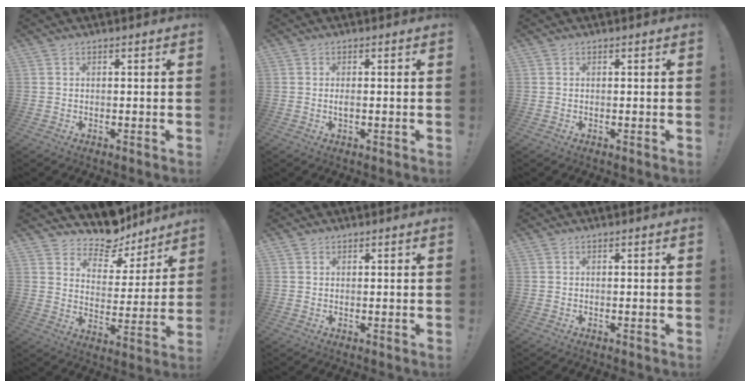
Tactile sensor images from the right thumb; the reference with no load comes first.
{"total": 1.2, "force": [-0.4, 0.3, 1.1], "torque": [-0.028, 0.005, -0.007]}
{"total": 0.0}
{"total": 10.5, "force": [9.4, 4.1, 2.3], "torque": [-0.037, -0.092, 0.166]}
{"total": 1.0, "force": [0.8, 0.6, 0.1], "torque": [0.001, -0.002, 0.015]}
{"total": 0.0}